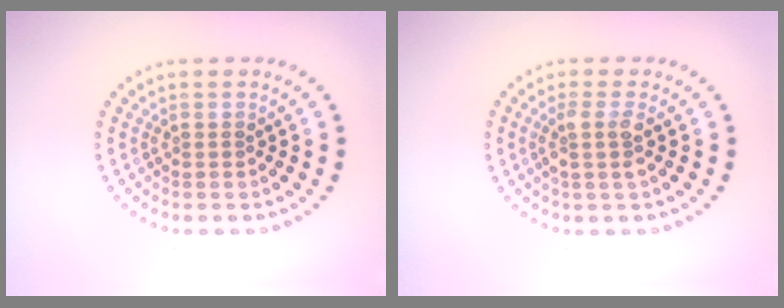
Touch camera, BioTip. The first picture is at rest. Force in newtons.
{"total": 2.0, "press": 1.6, "slide": 1.2}